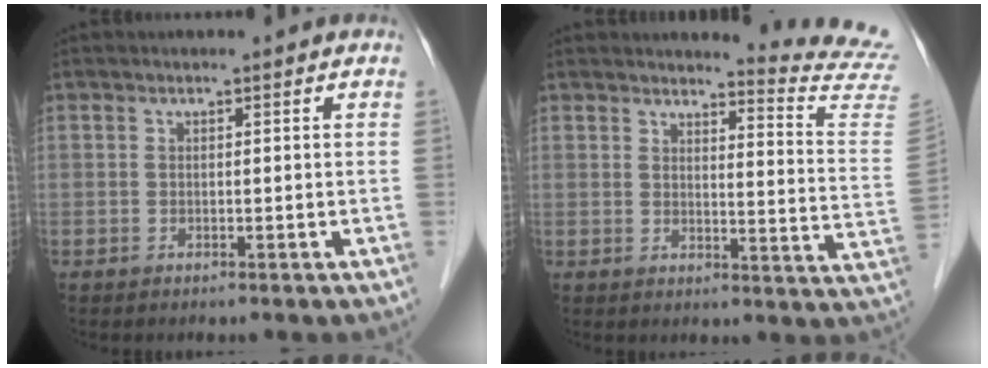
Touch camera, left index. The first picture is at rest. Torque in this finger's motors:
{"motor_torque": [0.49, -1.65, 0.21, 0.03]}